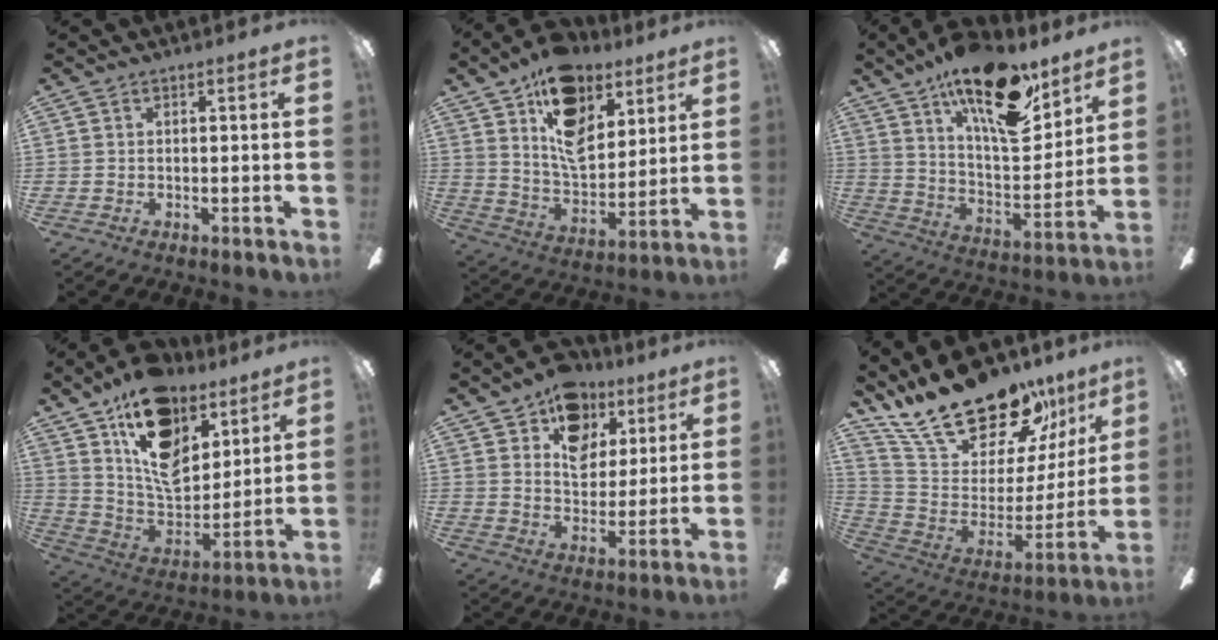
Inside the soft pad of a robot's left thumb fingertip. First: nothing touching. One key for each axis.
{"total": 17.9, "fx": 10.7, "fy": 10.2, "fz": 10.1, "tx": -0.162, "ty": -0.054, "tz": 0.193}
{"total": 21.6, "fx": 14.3, "fy": 7.9, "fz": 14.1, "tx": -0.227, "ty": -0.087, "tz": 0.241}
{"total": 19.7, "fx": 12.2, "fy": 11.4, "fz": 10.4, "tx": -0.169, "ty": -0.077, "tz": 0.221}
{"total": 14.0, "fx": 7.9, "fy": 9.9, "fz": 5.9, "tx": -0.080, "ty": -0.038, "tz": 0.147}
{"total": 24.9, "fx": 20.8, "fy": 8.8, "fz": 10.3, "tx": -0.182, "ty": -0.152, "tz": 0.374}